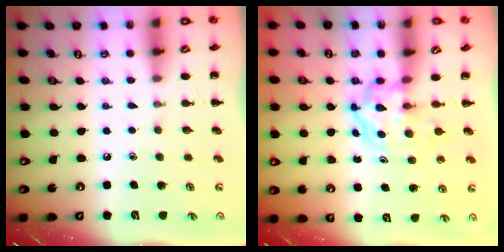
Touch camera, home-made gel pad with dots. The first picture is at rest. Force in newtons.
{"total": 3.9, "press": 3.9, "slide": 0.5}